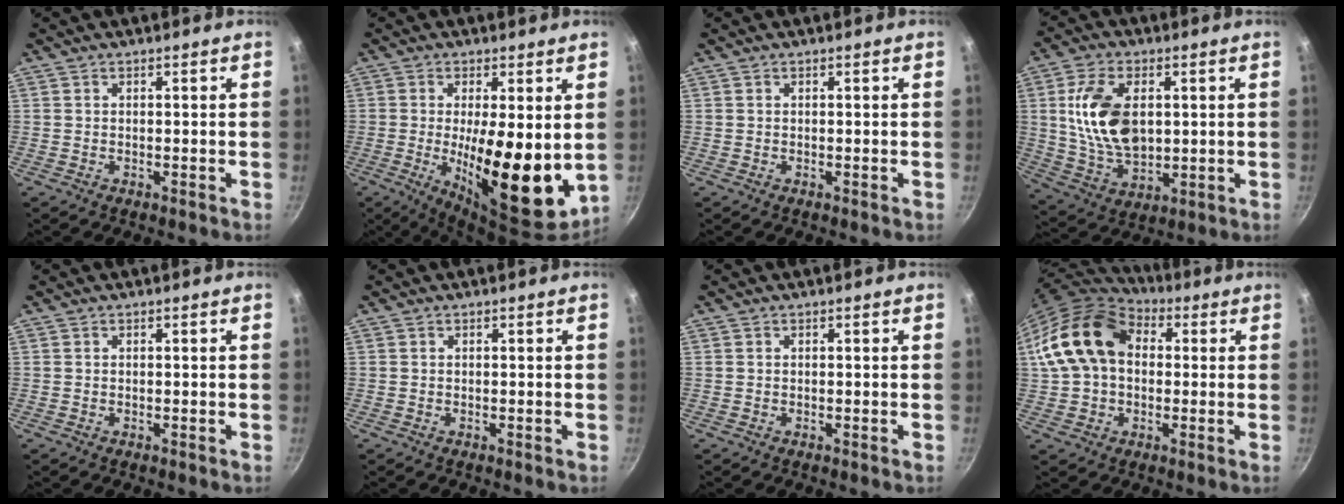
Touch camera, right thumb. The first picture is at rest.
{"total": 16.5, "force": [-0.6, 5.3, 15.6], "torque": [-0.220, -0.027, -0.002]}
{"total": 0.0}
{"total": 14.9, "force": [2.4, 9.1, 11.6], "torque": [-0.197, -0.013, 0.052]}
{"total": 0.0}
{"total": 0.0}
{"total": 0.0}
{"total": 16.7, "force": [2.4, 12.1, 11.2], "torque": [-0.188, 0.031, 0.031]}